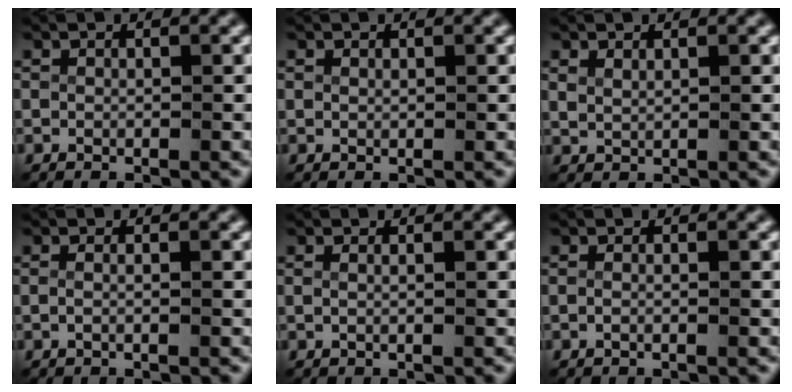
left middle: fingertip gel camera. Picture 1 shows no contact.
{"total": 0.0}
{"total": 1.0, "force": [0.9, 0.1, 0.2], "torque": [-0.009, -0.004, 0.028]}
{"total": 0.9, "force": [-0.5, -0.1, 0.8], "torque": [-0.023, -0.009, -0.004]}
{"total": 0.6, "force": [0.0, -0.2, 0.6], "torque": [-0.015, -0.005, 0.002]}
{"total": 0.7, "force": [-0.5, -0.2, 0.5], "torque": [-0.015, -0.007, -0.004]}